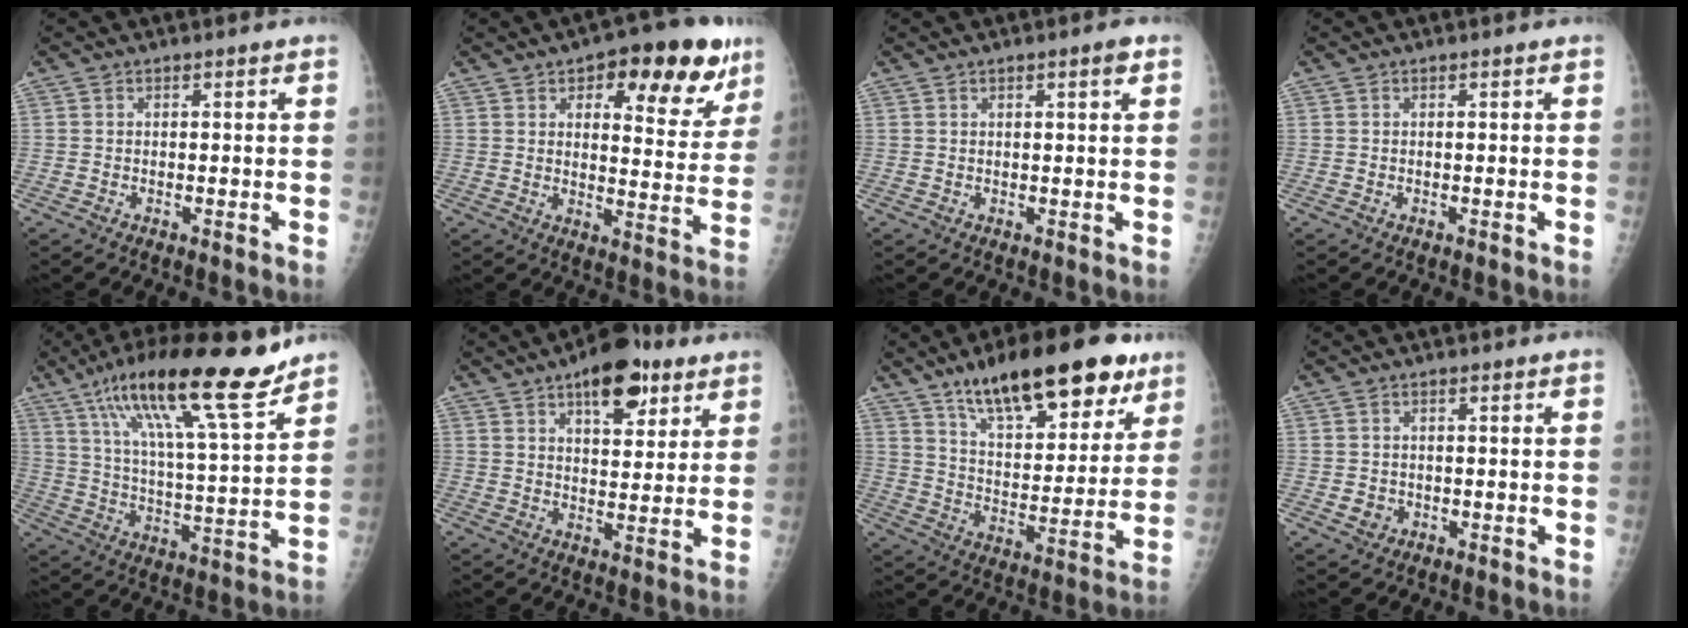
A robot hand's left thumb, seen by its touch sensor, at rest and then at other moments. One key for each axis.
{"total": 16.3, "fx": 8.9, "fy": 7.2, "fz": 11.6, "tx": -0.094, "ty": -0.033, "tz": 0.118}
{"total": 2.0, "fx": 1.0, "fy": 0.3, "fz": 1.7, "tx": -0.024, "ty": -0.003, "tz": 0.014}
{"total": 0.0}
{"total": 21.1, "fx": 14.7, "fy": 3.3, "fz": 14.8, "tx": -0.231, "ty": -0.056, "tz": 0.246}
{"total": 12.7, "fx": 7.3, "fy": 5.8, "fz": 8.6, "tx": -0.088, "ty": -0.028, "tz": 0.105}
{"total": 23.4, "fx": 15.1, "fy": 8.8, "fz": 15.5, "tx": -0.189, "ty": -0.049, "tz": 0.239}
{"total": 2.2, "fx": -0.3, "fy": 2.0, "fz": 0.8, "tx": -0.003, "ty": 0.003, "tz": 0.001}